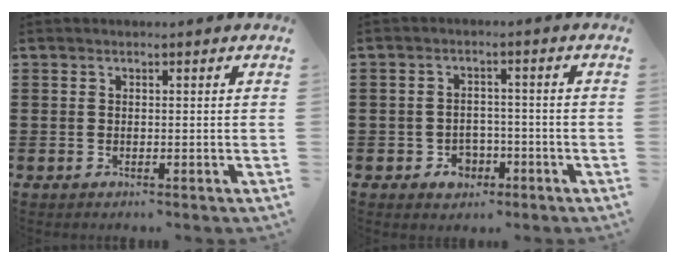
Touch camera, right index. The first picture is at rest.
{"total": 2.9, "force": [-1.8, 2.0, 1.0], "torque": [-0.023, 0.002, -0.038]}